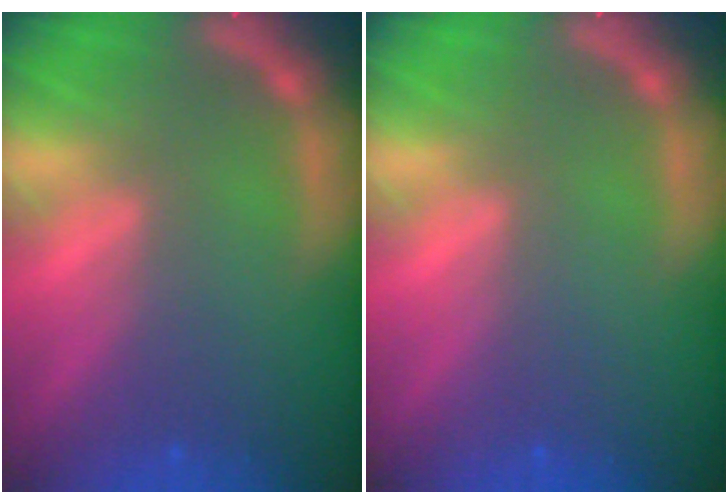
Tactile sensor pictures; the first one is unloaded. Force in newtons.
{"total": 0.0}